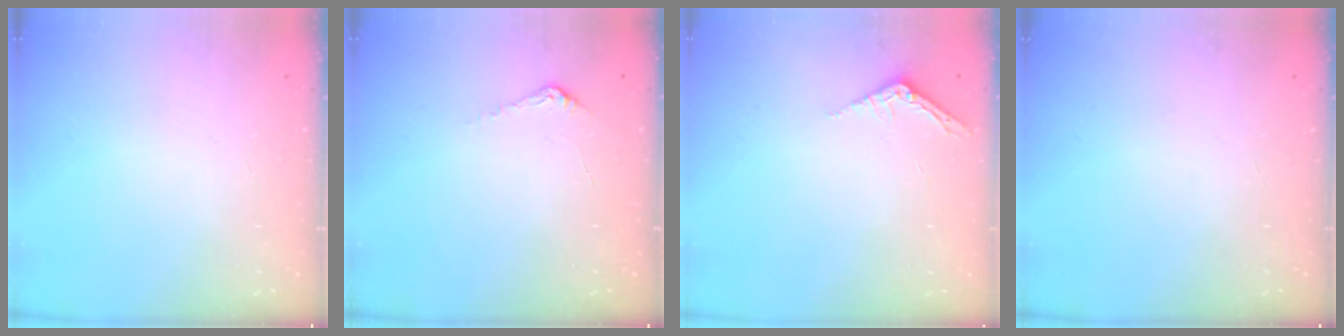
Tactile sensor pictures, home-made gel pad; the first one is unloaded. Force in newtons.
{"total": 4.8, "press": 4.8, "slide": 0.4}
{"total": 2.5, "press": 2.5, "slide": 0.2}
{"total": 0.0}